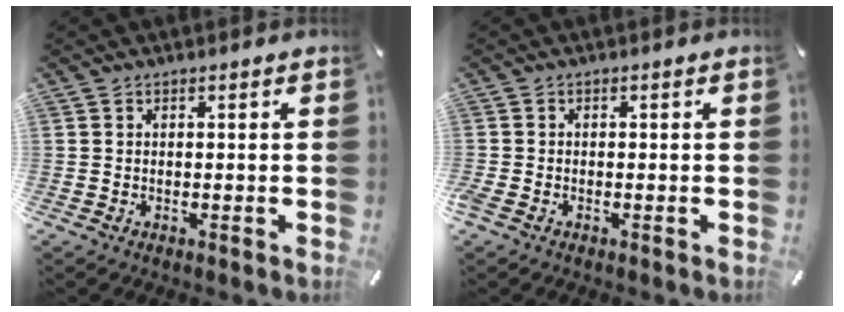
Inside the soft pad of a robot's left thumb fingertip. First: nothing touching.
{"total": 1.2, "force": [-0.8, 0.7, 0.6], "torque": [-0.016, -0.001, -0.017]}